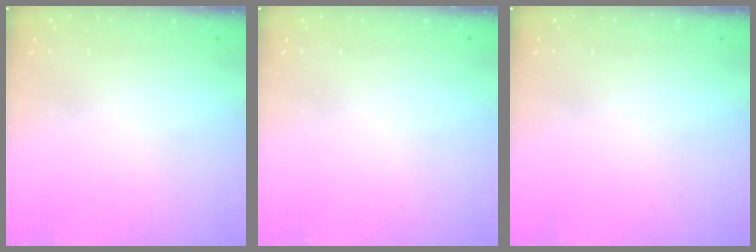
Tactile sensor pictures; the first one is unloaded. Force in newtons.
{"total": 0.0}
{"total": 0.0}